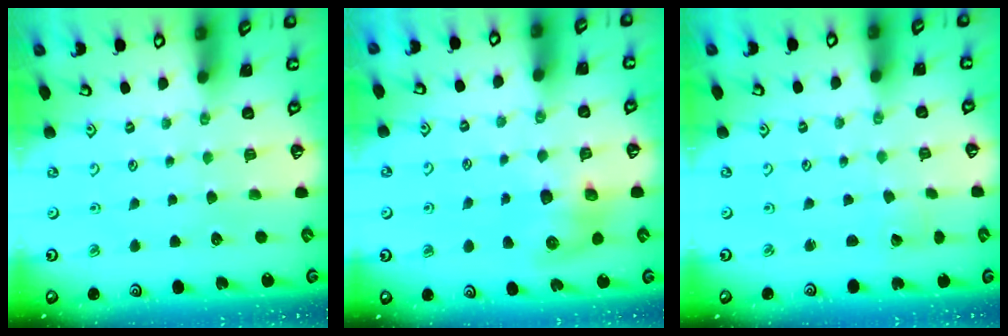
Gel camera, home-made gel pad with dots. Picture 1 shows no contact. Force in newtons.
{"total": 8.1, "press": 8.0, "slide": 1.1}
{"total": 0.0}